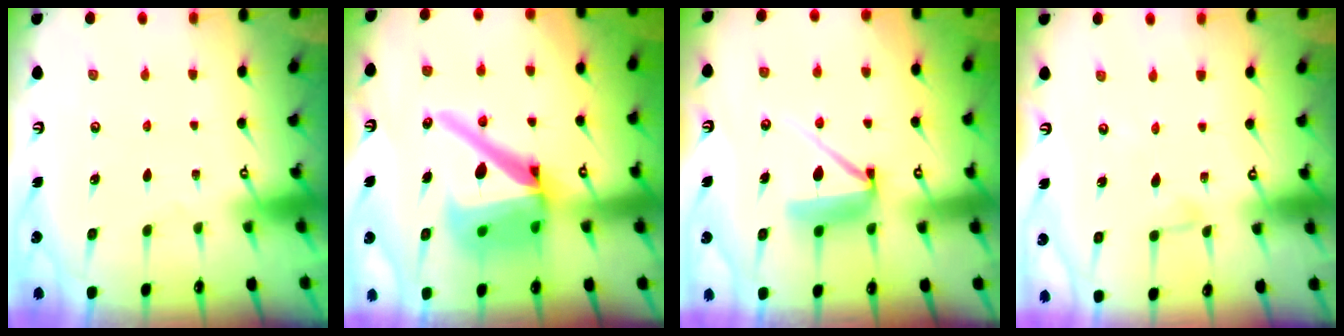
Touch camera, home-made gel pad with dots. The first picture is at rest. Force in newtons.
{"total": 20.2, "press": 20.0, "slide": 2.6}
{"total": 9.2, "press": 9.2, "slide": 0.5}
{"total": 2.8, "press": 2.7, "slide": 0.3}